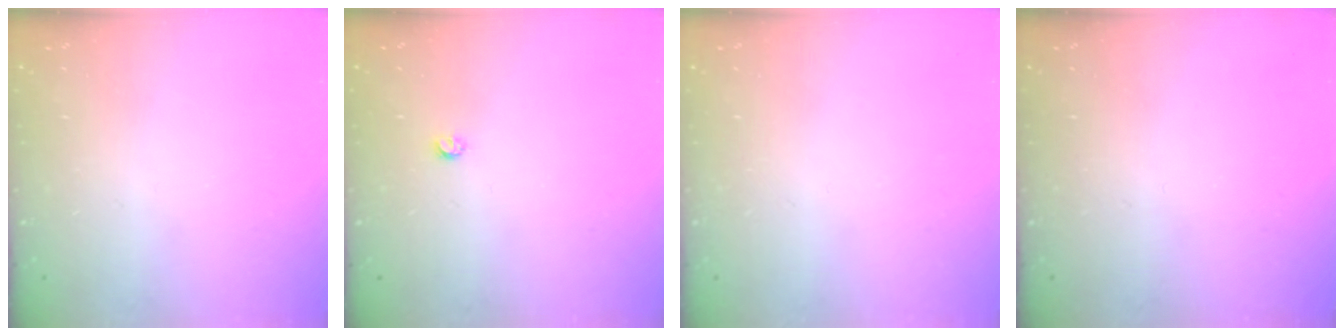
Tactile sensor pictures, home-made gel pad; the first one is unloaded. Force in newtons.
{"total": 2.9, "press": 2.8, "slide": 0.5}
{"total": 0.0}
{"total": 0.0}